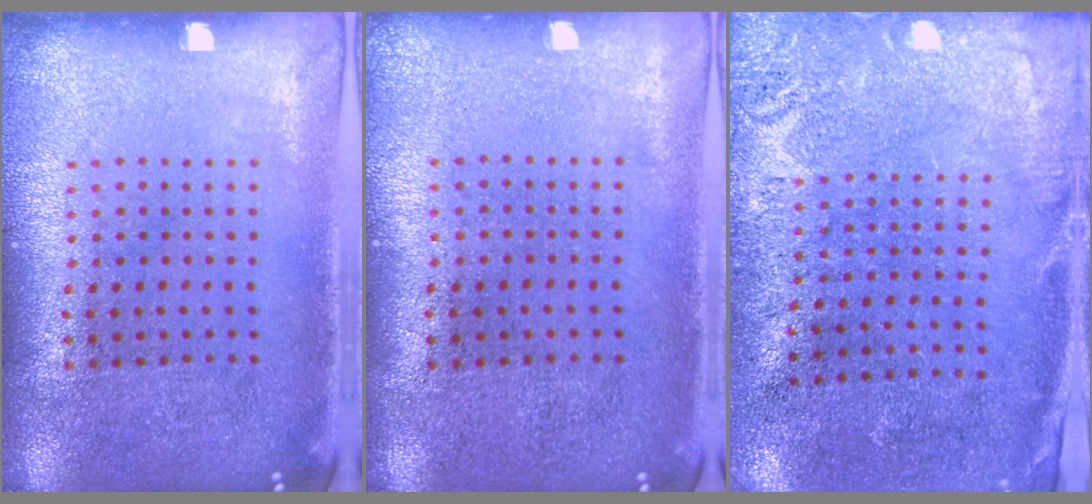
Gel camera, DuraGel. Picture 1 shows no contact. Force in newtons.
{"total": 0.0}
{"total": 2.7, "press": 2.4, "slide": 1.2}